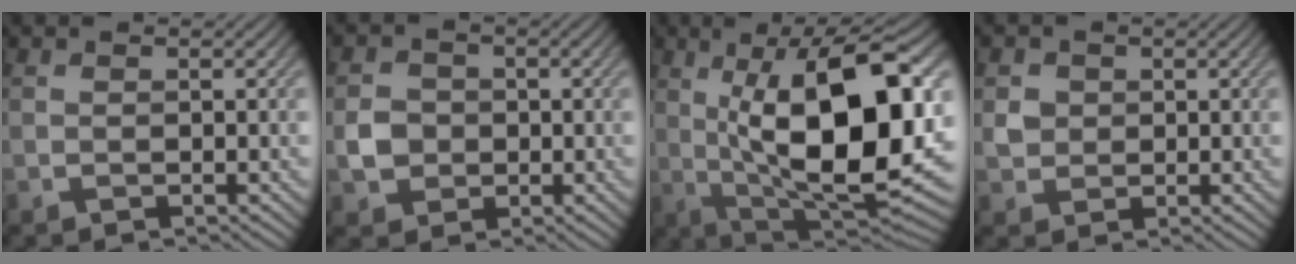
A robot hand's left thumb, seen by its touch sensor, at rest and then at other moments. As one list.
[{"total": 3.3, "force": [-0.4, 3.1, 1.3], "torque": [-0.028, -0.001, -0.012]}, {"total": 17.9, "force": [2.1, 7.3, 16.2], "torque": [-0.248, 0.003, 0.034]}, {"total": 2.2, "force": [0.4, 2.1, 0.7], "torque": [-0.017, -0.002, 0.006]}]